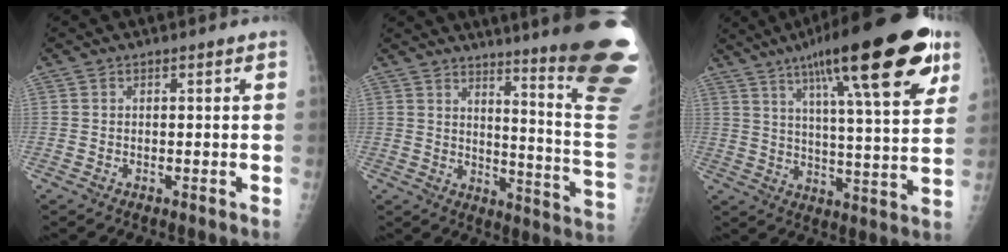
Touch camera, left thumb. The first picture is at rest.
{"total": 25.0, "force": [18.0, 1.4, 17.3], "torque": [-0.178, -0.146, 0.226]}
{"total": 25.9, "force": [13.8, 5.6, 21.2], "torque": [-0.306, -0.021, 0.206]}